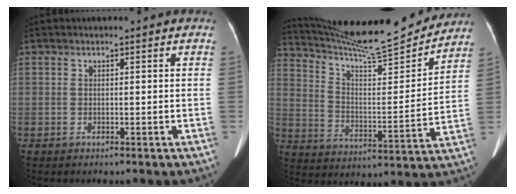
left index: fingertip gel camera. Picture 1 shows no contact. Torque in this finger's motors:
{"motor_torque": [0.72, -1.42, 0.06, 0.15]}